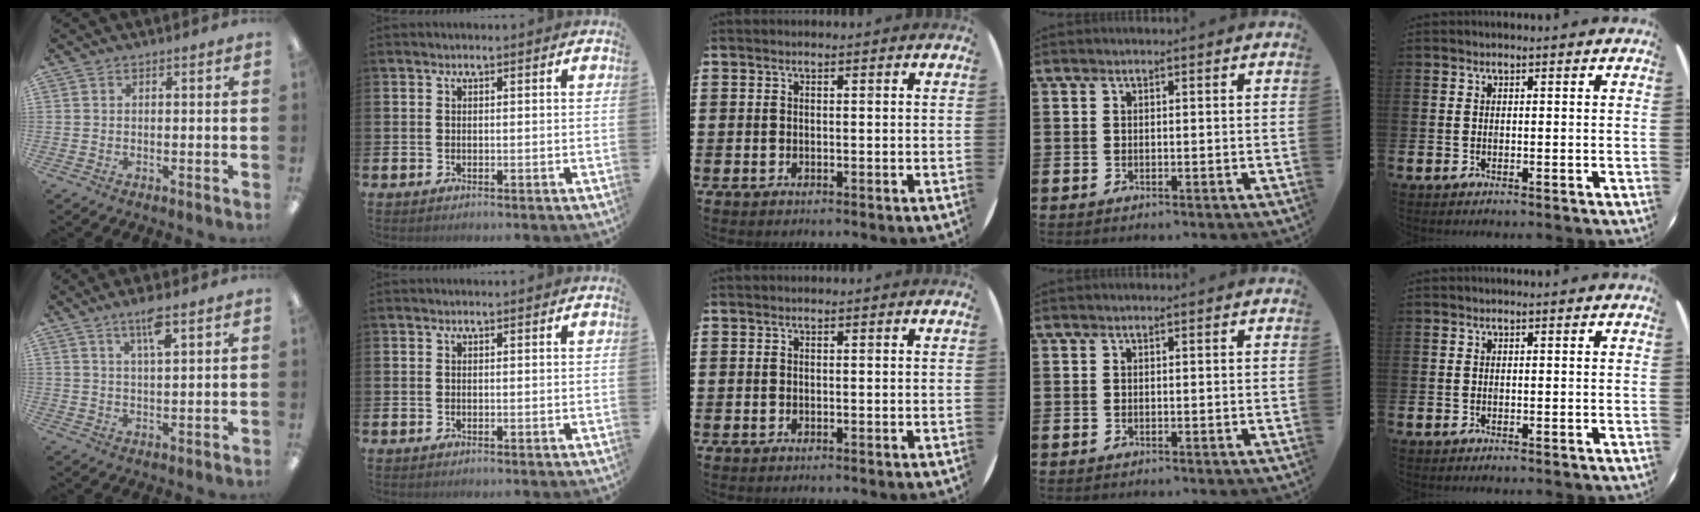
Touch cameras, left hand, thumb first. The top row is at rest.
{"thumb": {"total": 5.7, "force": [3.9, 0.9, 4.1], "torque": [-0.075, -0.011, 0.063]}}